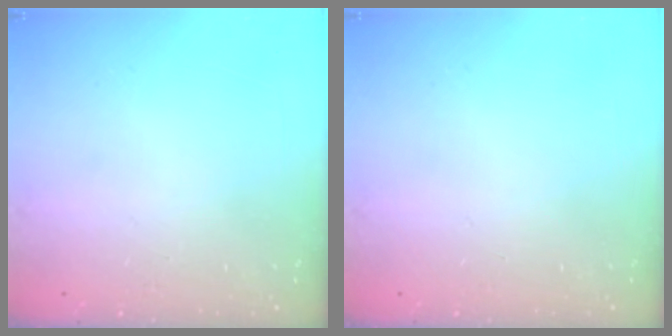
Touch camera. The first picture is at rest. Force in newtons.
{"total": 0.0}